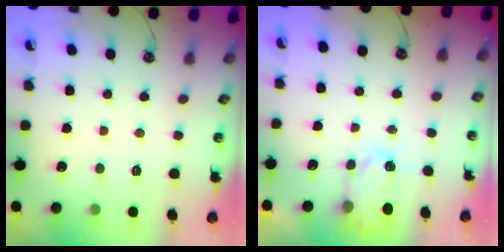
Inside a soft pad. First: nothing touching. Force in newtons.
{"total": 3.2, "press": 3.1, "slide": 0.5}